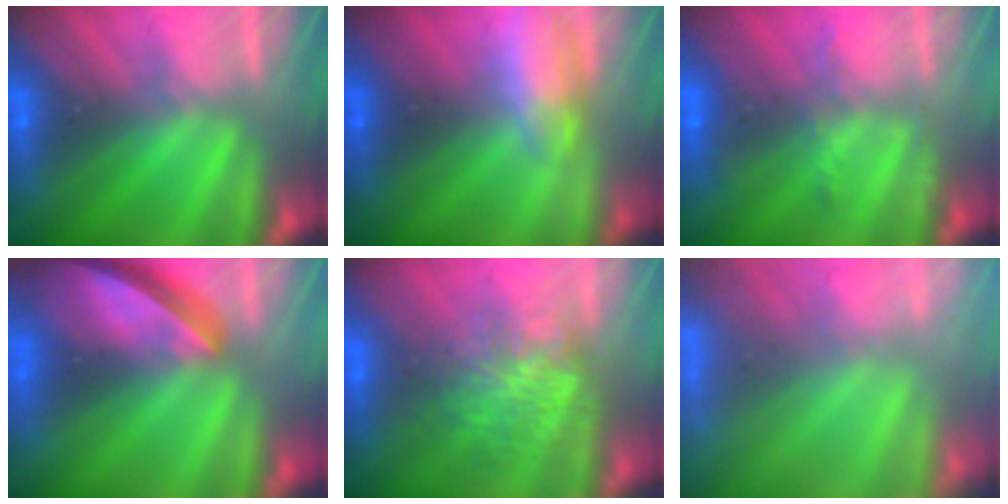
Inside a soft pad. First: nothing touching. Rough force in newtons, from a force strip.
{"total": 2.7}
{"total": 2.3}
{"total": 7.2}
{"total": 6.9}
{"total": 7.7}